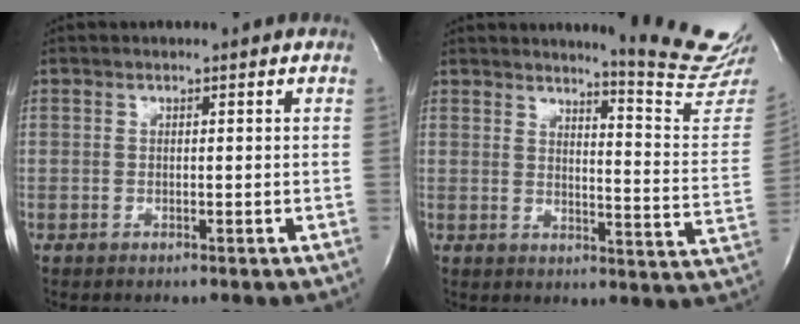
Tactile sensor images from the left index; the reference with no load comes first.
{"total": 14.4, "force": [13.6, -1.8, 4.6], "torque": [-0.061, -0.128, 0.152]}